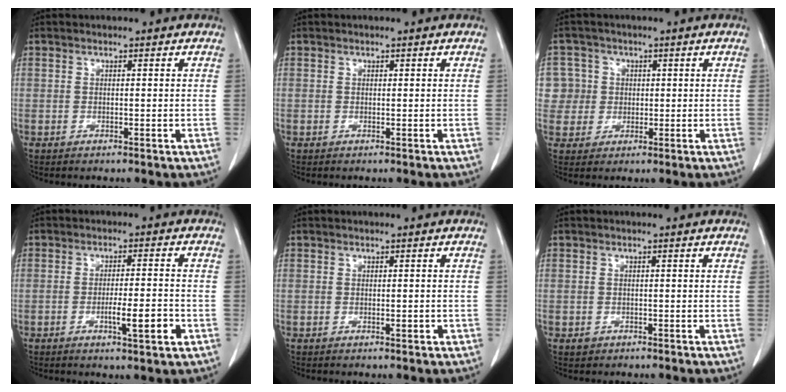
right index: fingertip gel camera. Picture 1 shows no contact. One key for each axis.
{"total": 0.0}
{"total": 6.2, "fx": 1.1, "fy": 6.1, "fz": 0.1, "tx": 0.005, "ty": 0.023, "tz": 0.025}
{"total": 5.9, "fx": -2.2, "fy": 0.4, "fz": 5.4, "tx": -0.083, "ty": -0.005, "tz": -0.033}
{"total": 1.0, "fx": -0.4, "fy": 0.2, "fz": 0.9, "tx": -0.013, "ty": 0.000, "tz": -0.004}
{"total": 1.1, "fx": -0.6, "fy": 0.9, "fz": 0.1, "tx": -0.004, "ty": 0.002, "tz": -0.008}